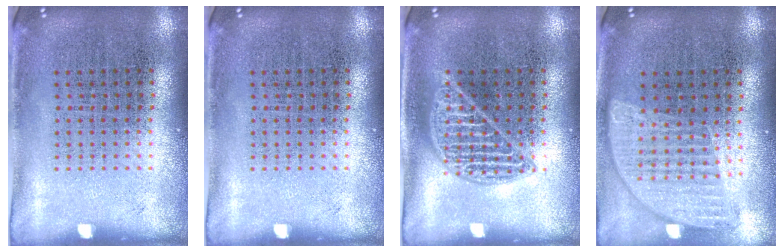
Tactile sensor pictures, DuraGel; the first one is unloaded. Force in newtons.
{"total": 0.0}
{"total": 2.0, "press": 2.0, "slide": 0.2}
{"total": 1.0, "press": 1.0, "slide": 0.1}